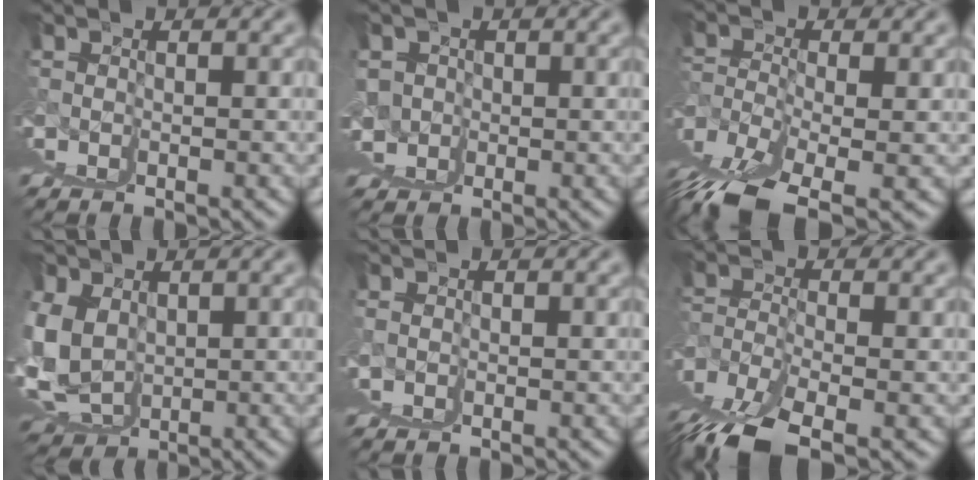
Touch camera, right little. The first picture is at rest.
{"total": 3.5, "force": [1.7, 2.5, 1.9], "torque": [-0.021, -0.021, 0.034]}
{"total": 4.2, "force": [2.1, -3.3, 1.7], "torque": [-0.016, 0.015, 0.045]}
{"total": 7.1, "force": [1.9, 5.5, 4.1], "torque": [-0.054, -0.027, 0.052]}
{"total": 0.8, "force": [0.2, -0.2, -0.7], "torque": [0.015, -0.002, 0.003]}
{"total": 4.4, "force": [0.9, -1.6, 3.9], "torque": [-0.062, 0.001, 0.034]}